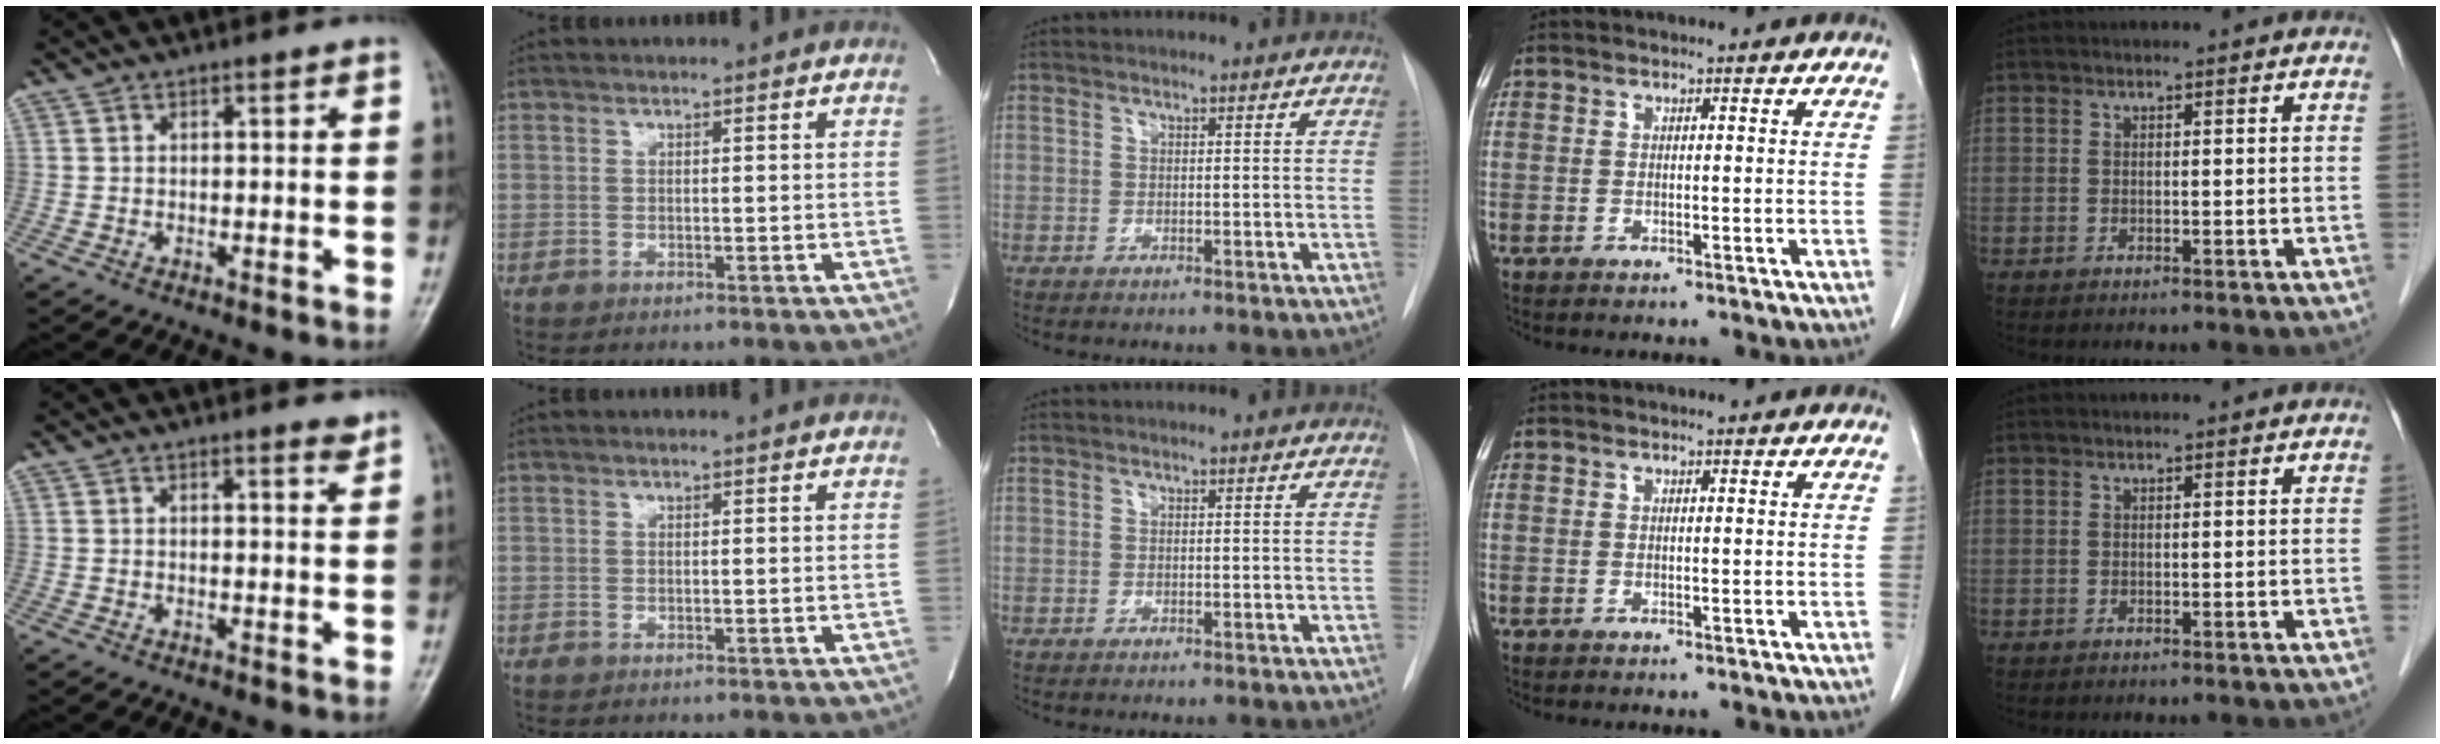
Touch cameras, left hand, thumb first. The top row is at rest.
{"thumb": {"total": 2.1, "force": [1.8, 0.4, 1.1], "torque": [-0.009, -0.013, 0.023]}, "index": {"total": 0.9, "force": [0.9, 0.1, 0.2], "torque": [-0.011, 0.004, 0.009]}}